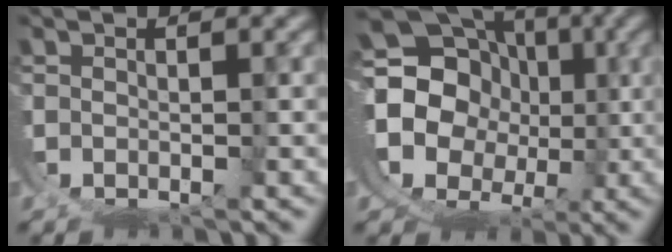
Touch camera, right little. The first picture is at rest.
{"total": 20.9, "force": [-0.1, 18.2, 10.3], "torque": [-0.254, -0.067, -0.005]}